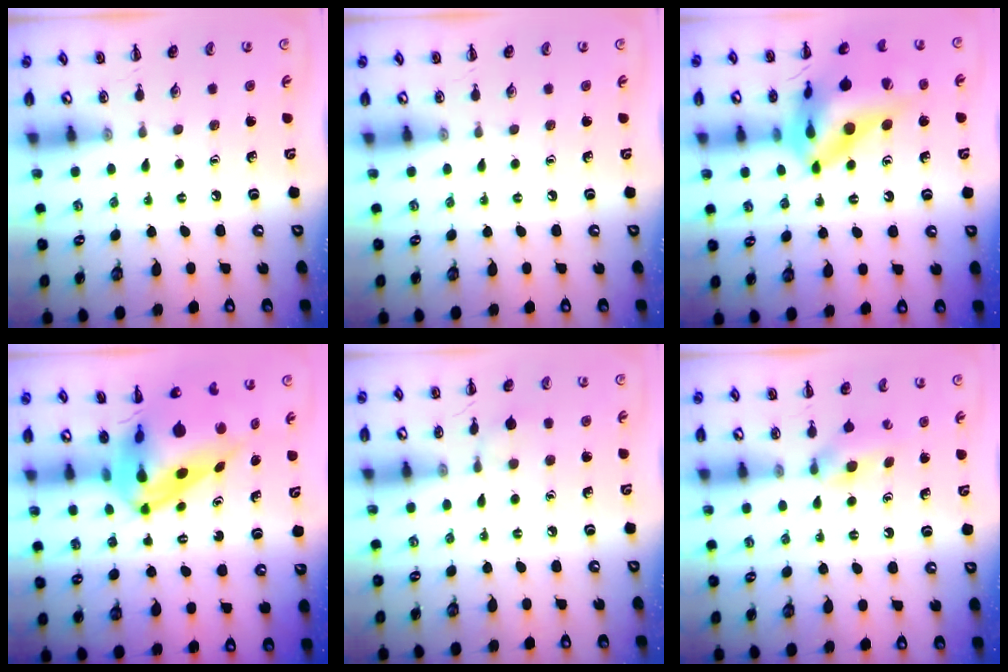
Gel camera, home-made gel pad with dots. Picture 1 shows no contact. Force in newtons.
{"total": 0.0}
{"total": 20.1, "press": 19.6, "slide": 4.5}
{"total": 9.3, "press": 8.9, "slide": 2.7}
{"total": 5.2, "press": 4.8, "slide": 1.9}
{"total": 4.7, "press": 4.4, "slide": 1.6}